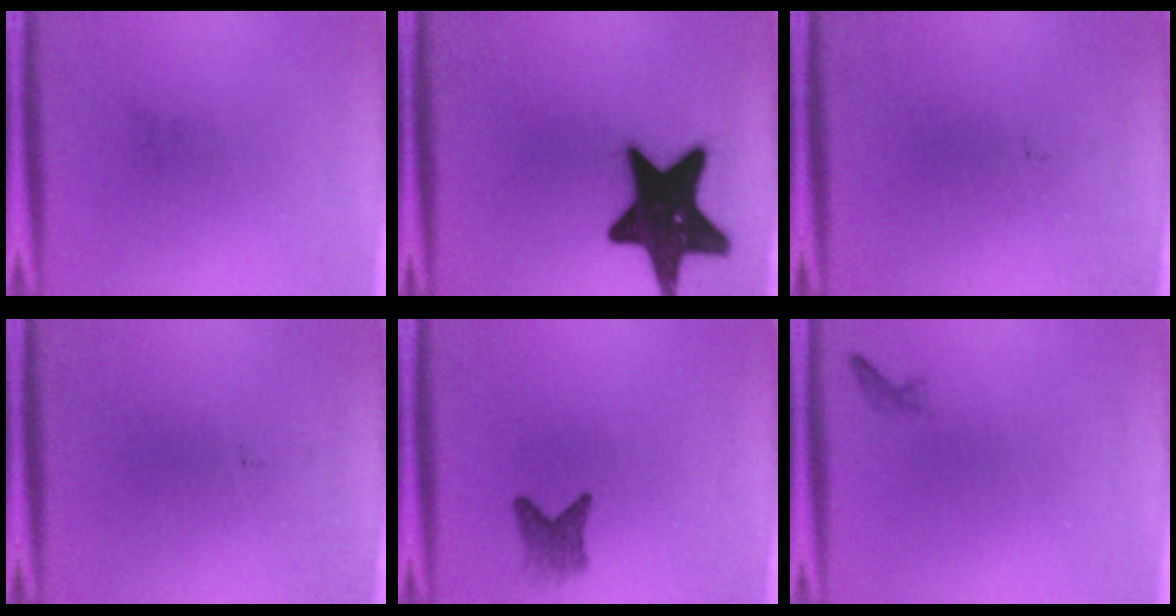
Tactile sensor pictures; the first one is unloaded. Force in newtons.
{"total": 19.4}
{"total": 0.0}
{"total": 0.0}
{"total": 2.4}
{"total": 0.6}